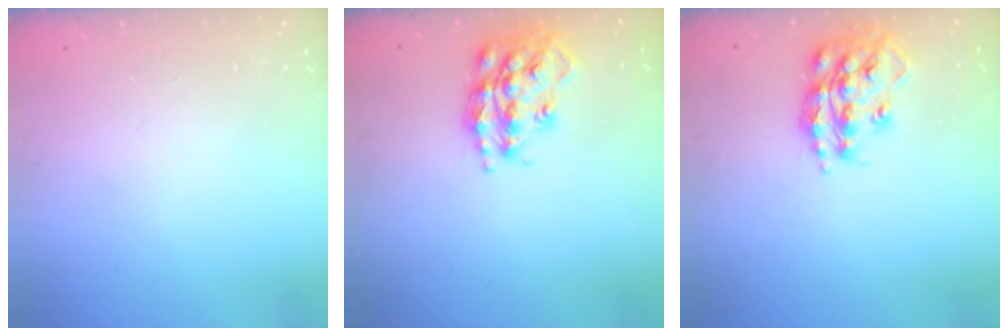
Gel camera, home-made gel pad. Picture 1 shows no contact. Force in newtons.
{"total": 17.0, "press": 16.9, "slide": 1.2}
{"total": 15.5, "press": 15.4, "slide": 1.3}